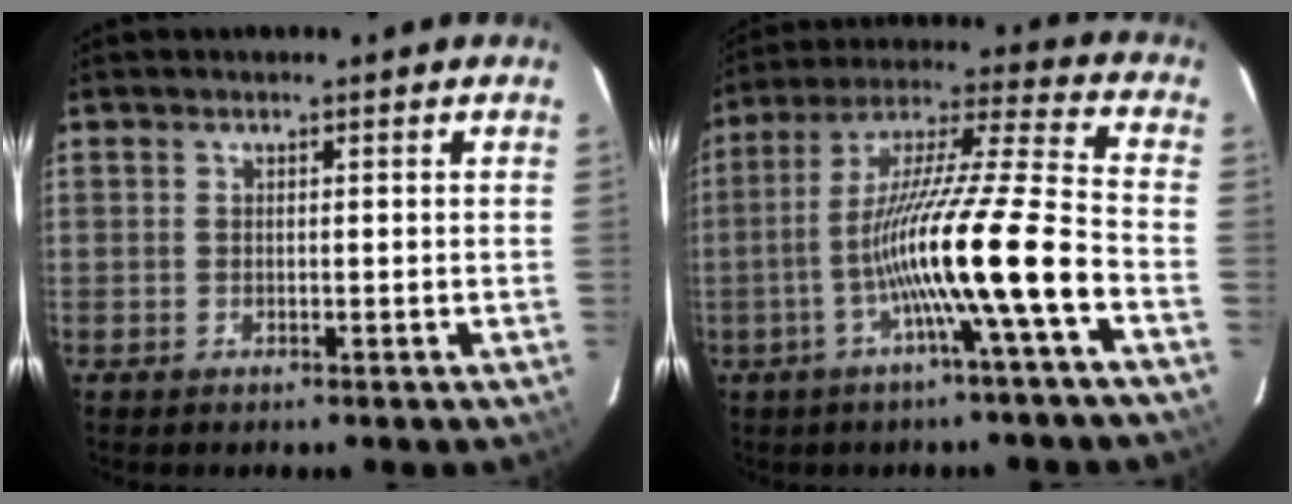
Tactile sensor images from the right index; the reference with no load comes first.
{"total": 17.0, "force": [-6.7, -1.5, 15.6], "torque": [-0.272, -0.013, -0.124]}